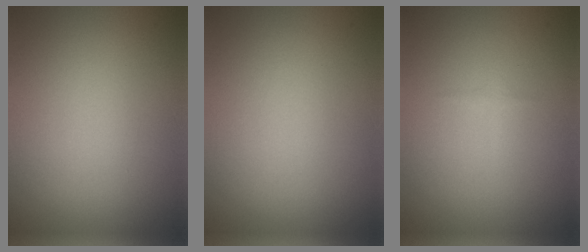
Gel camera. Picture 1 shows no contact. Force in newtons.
{"total": 0.0}
{"total": 0.6, "press": 0.6, "slide": 0.1}